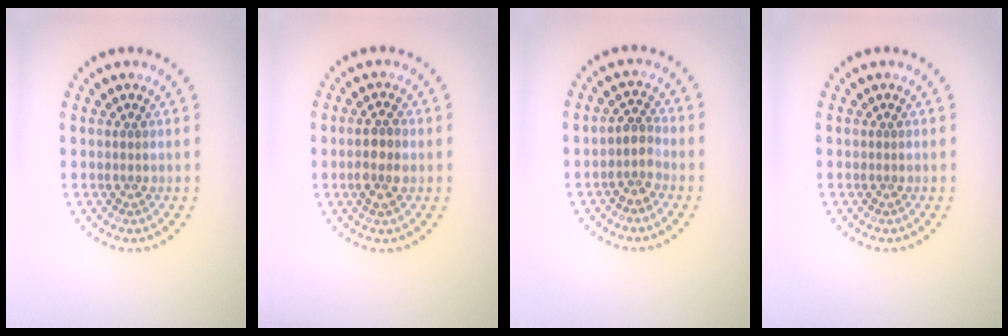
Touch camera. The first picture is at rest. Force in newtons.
{"total": 2.6, "press": 2.5, "slide": 0.6}
{"total": 1.9, "press": 1.6, "slide": 1.2}
{"total": 0.0}